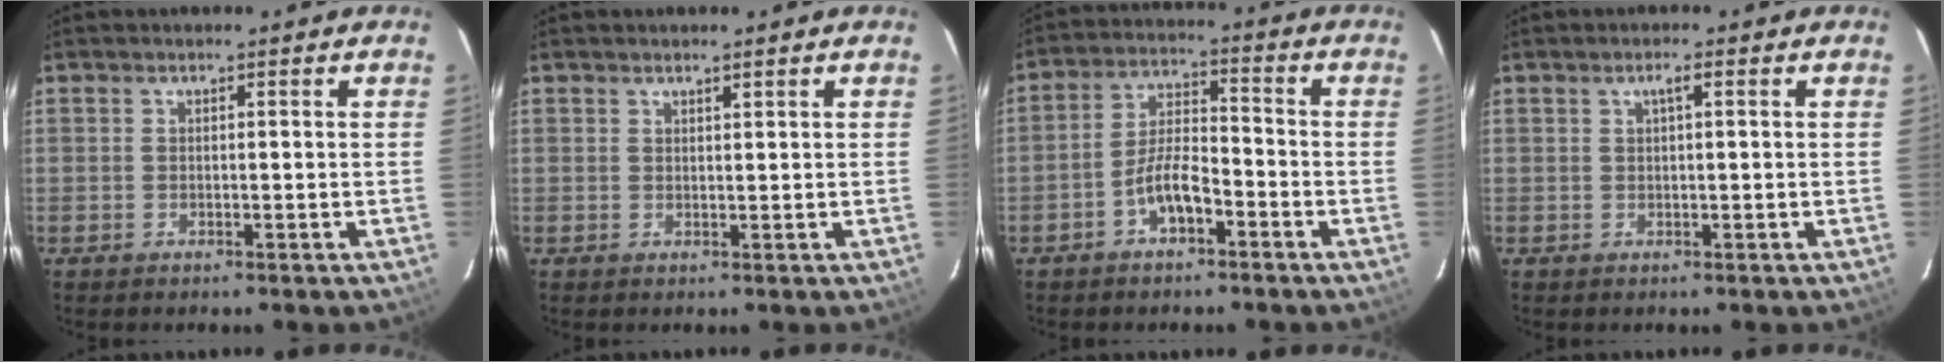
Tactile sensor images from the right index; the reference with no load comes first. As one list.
[{"total": 0.8, "force": [0.7, 0.1, 0.3], "torque": [-0.004, 0.000, 0.013]}, {"total": 6.6, "force": [-3.8, 2.5, 4.8], "torque": [-0.102, 0.016, -0.067]}, {"total": 1.4, "force": [0.5, 0.2, 1.3], "torque": [-0.023, 0.007, 0.009]}]